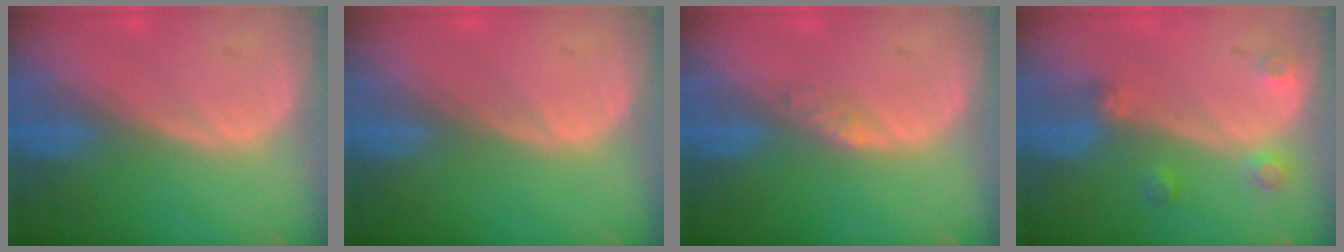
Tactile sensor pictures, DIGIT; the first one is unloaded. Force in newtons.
{"total": 0.0}
{"total": 1.2, "press": 1.2, "slide": 0.1}
{"total": 3.0, "press": 2.8, "slide": 1.1}